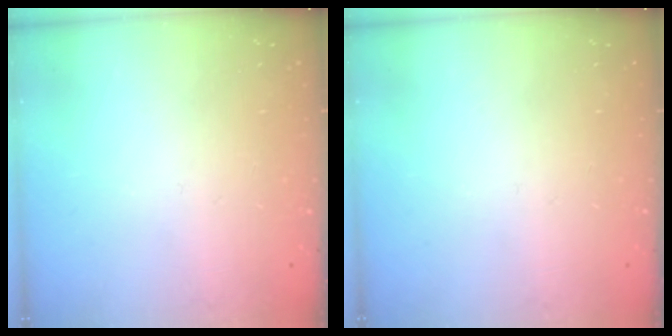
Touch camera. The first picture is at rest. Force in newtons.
{"total": 0.0}